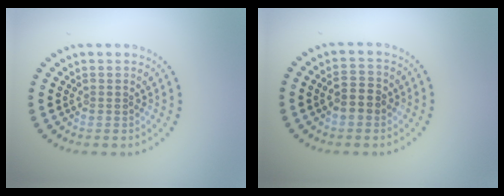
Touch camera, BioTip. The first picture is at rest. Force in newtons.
{"total": 2.6, "press": 2.6, "slide": 0.2}